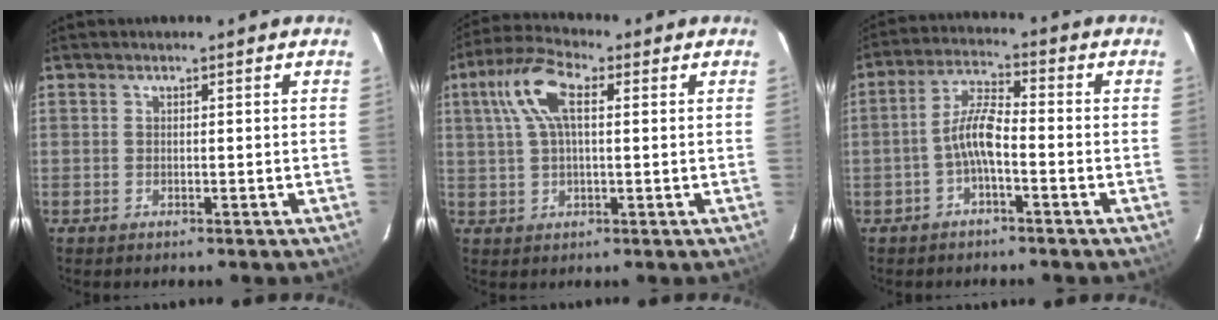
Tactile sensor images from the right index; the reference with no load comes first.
{"total": 9.2, "force": [2.7, 3.9, 7.9], "torque": [-0.165, 0.026, 0.048]}
{"total": 5.7, "force": [-2.2, 1.4, 5.1], "torque": [-0.109, 0.016, -0.043]}